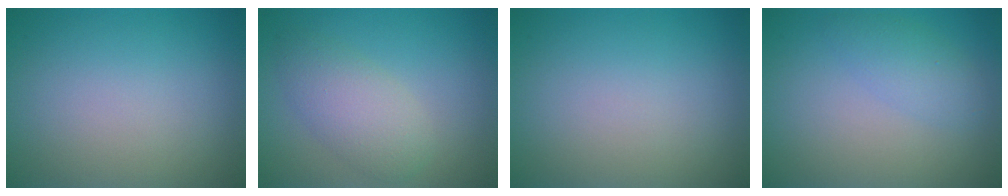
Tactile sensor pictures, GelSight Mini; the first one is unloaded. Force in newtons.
{"total": 3.7, "press": 3.7, "slide": 0.2}
{"total": 0.0}
{"total": 2.2, "press": 2.2, "slide": 0.0}